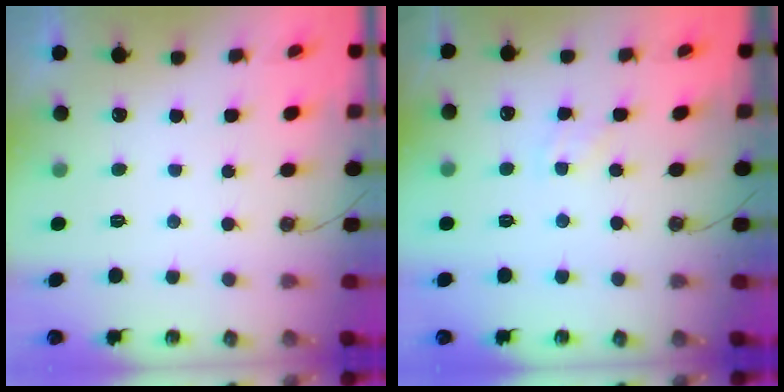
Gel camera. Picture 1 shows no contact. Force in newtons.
{"total": 2.3, "press": 2.2, "slide": 0.4}